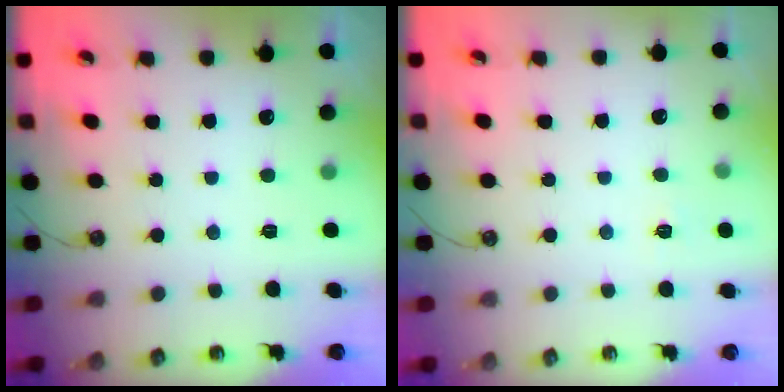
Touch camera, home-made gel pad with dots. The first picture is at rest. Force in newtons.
{"total": 3.7, "press": 3.7, "slide": 0.4}